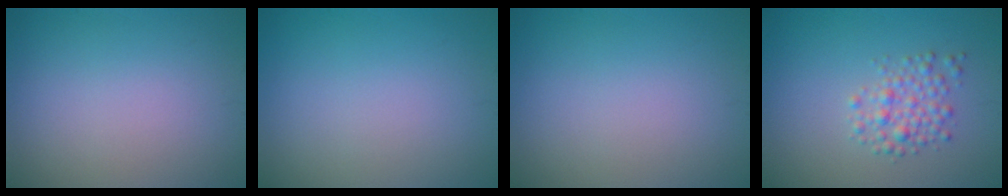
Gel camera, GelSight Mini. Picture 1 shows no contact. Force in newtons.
{"total": 0.0}
{"total": 0.0}
{"total": 2.5, "press": 2.5, "slide": 0.1}